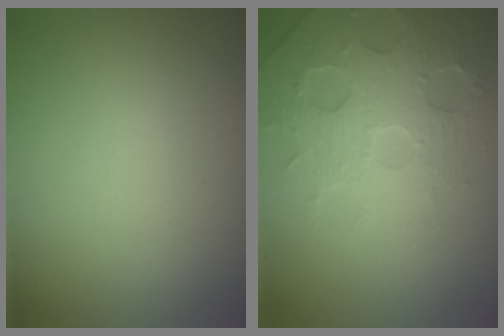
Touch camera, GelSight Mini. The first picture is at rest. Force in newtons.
{"total": 4.3, "press": 4.2, "slide": 0.7}